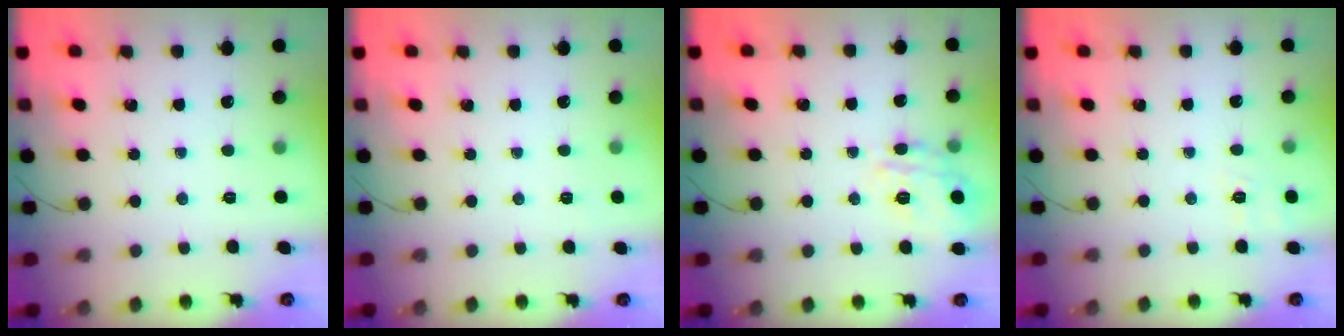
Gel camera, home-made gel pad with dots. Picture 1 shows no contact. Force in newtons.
{"total": 2.4, "press": 2.1, "slide": 1.2}
{"total": 11.9, "press": 11.9, "slide": 0.9}
{"total": 8.0, "press": 7.7, "slide": 2.3}